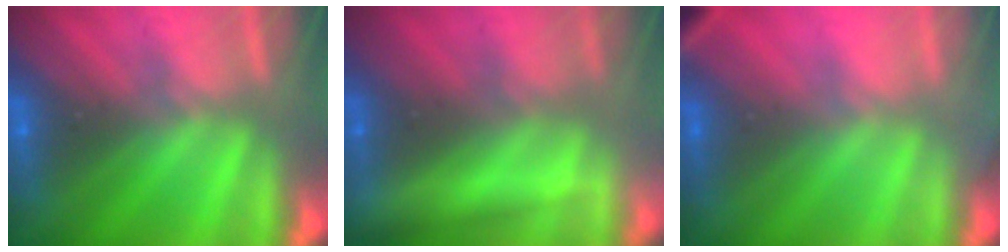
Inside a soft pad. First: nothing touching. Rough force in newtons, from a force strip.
{"total": 2.3}
{"total": 2.7}